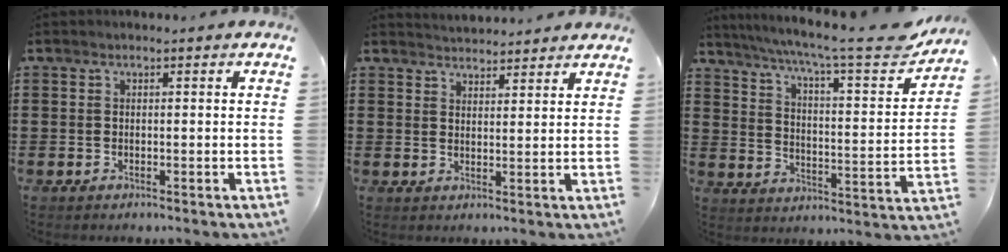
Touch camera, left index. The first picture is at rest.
{"total": 3.1, "force": [3.0, 0.0, -0.1], "torque": [-0.006, -0.010, 0.057]}
{"total": 9.7, "force": [7.9, 0.9, 5.6], "torque": [-0.115, -0.051, 0.123]}